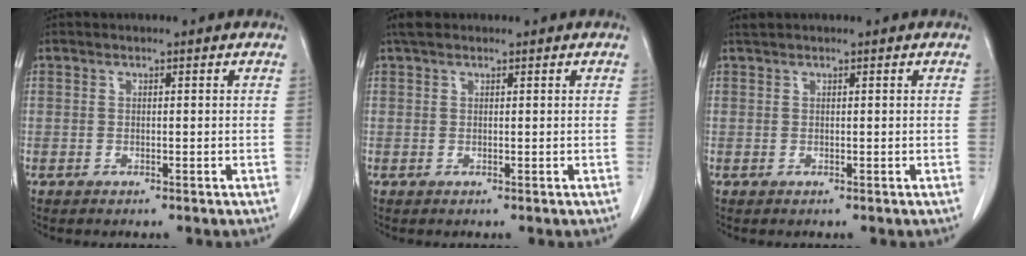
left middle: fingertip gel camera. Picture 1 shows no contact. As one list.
[{"total": 1.9, "force": [1.5, 0.8, 0.8], "torque": [-0.018, 0.016, 0.026]}, {"total": 0.6, "force": [0.5, -0.2, 0.1], "torque": [-0.011, 0.007, 0.016]}]